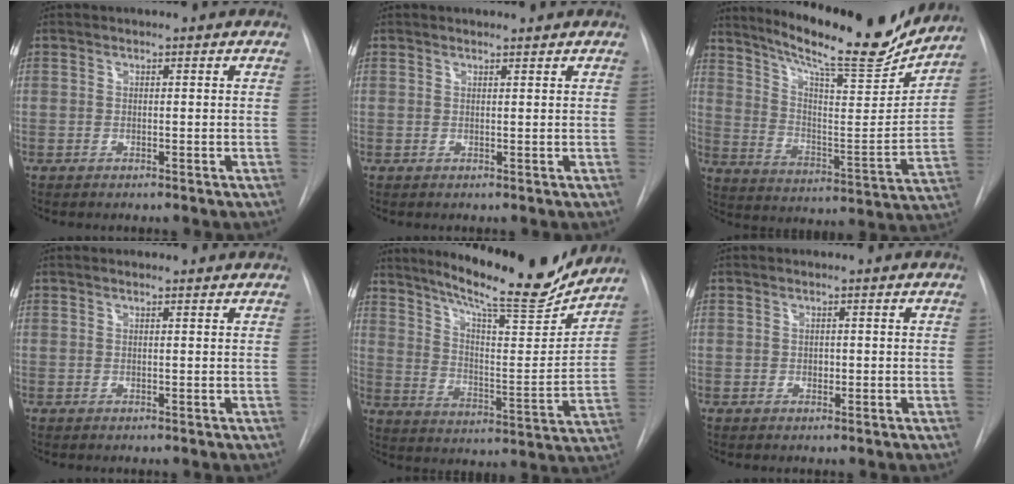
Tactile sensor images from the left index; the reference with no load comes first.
{"total": 1.1, "force": [1.0, 0.0, 0.3], "torque": [-0.006, 0.005, 0.019]}
{"total": 20.4, "force": [17.9, 2.3, 9.4], "torque": [-0.156, -0.039, 0.266]}
{"total": 2.0, "force": [1.8, 0.2, 0.8], "torque": [-0.013, 0.017, 0.022]}
{"total": 18.7, "force": [16.7, 1.7, 8.3], "torque": [-0.135, -0.037, 0.245]}
{"total": 0.7, "force": [0.0, 0.6, 0.5], "torque": [-0.005, 0.001, -0.001]}